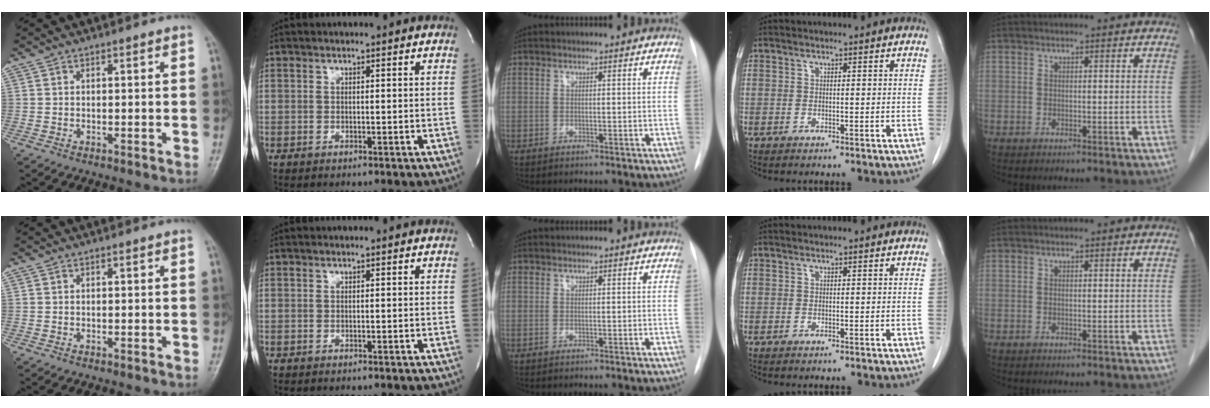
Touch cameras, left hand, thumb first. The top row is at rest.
{}